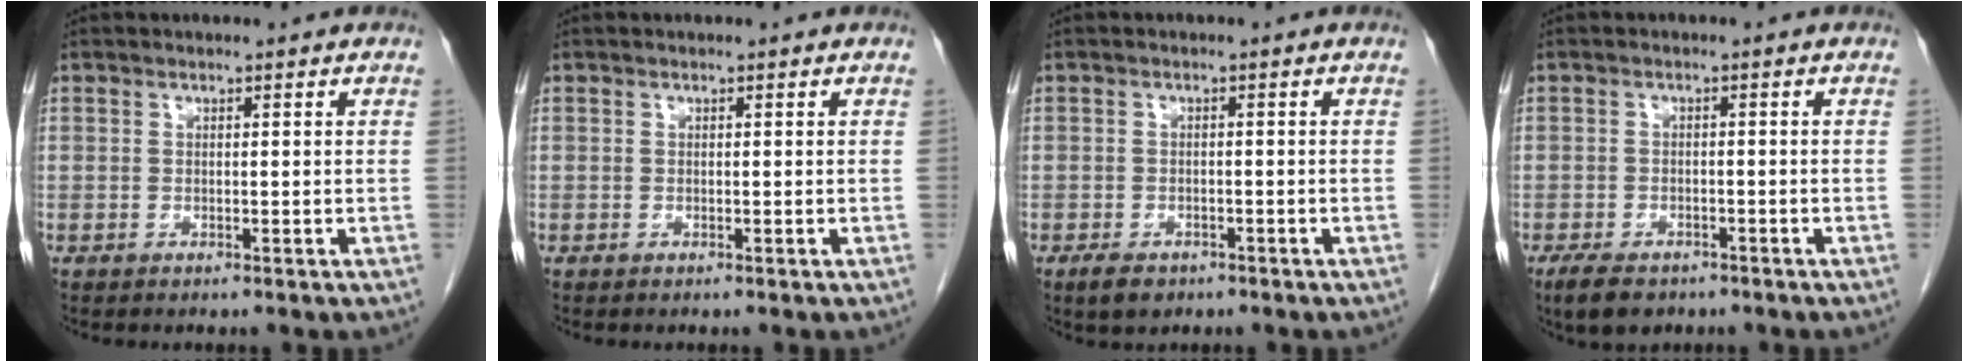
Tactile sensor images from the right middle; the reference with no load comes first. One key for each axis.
{"total": 0.0}
{"total": 3.1, "fx": -2.1, "fy": 1.7, "fz": 1.5, "tx": -0.030, "ty": -0.002, "tz": -0.027}
{"total": 5.5, "fx": -3.9, "fy": 2.6, "fz": 2.7, "tx": -0.049, "ty": -0.007, "tz": -0.058}